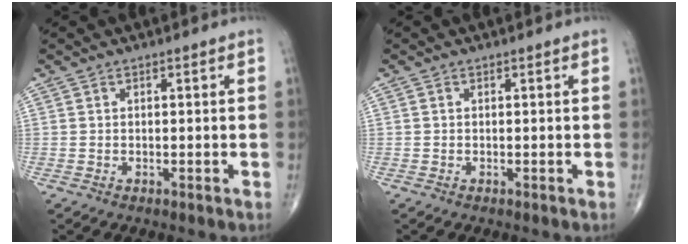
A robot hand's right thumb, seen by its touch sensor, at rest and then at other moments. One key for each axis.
{"total": 0.0}